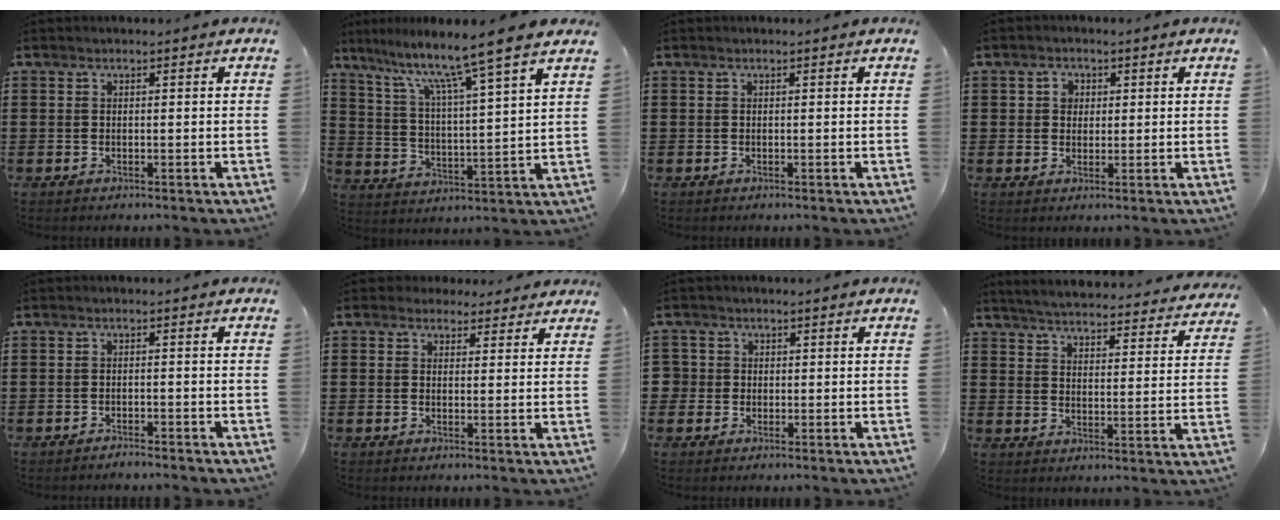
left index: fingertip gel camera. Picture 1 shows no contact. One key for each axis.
{"total": 9.3, "fx": 7.4, "fy": -1.1, "fz": 5.4, "tx": -0.126, "ty": -0.053, "tz": 0.113}
{"total": 0.0}
{"total": 2.2, "fx": 0.6, "fy": 2.0, "fz": 0.8, "tx": -0.025, "ty": 0.010, "tz": 0.009}
{"total": 1.4, "fx": -1.4, "fy": 0.0, "fz": 0.2, "tx": -0.006, "ty": 0.003, "tz": -0.029}
{"total": 2.7, "fx": 2.1, "fy": 1.6, "fz": 0.4, "tx": -0.010, "ty": 0.002, "tz": 0.039}
{"total": 2.1, "fx": -0.1, "fy": 2.1, "fz": 0.1, "tx": -0.014, "ty": 0.008, "tz": -0.005}
{"total": 4.6, "fx": 4.5, "fy": -0.2, "fz": 0.7, "tx": -0.036, "ty": -0.032, "tz": 0.075}